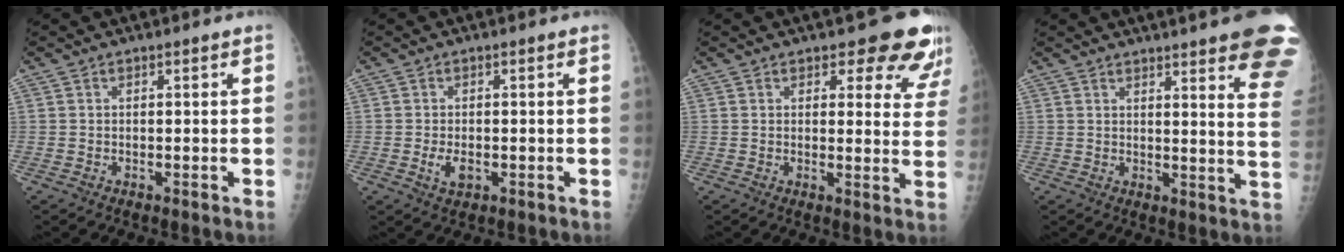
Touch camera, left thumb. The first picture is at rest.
{"total": 2.9, "force": [-0.6, 1.6, 2.3], "torque": [-0.044, -0.002, -0.007]}
{"total": 10.5, "force": [8.3, 4.1, 5.0], "torque": [-0.010, -0.046, 0.078]}
{"total": 19.6, "force": [13.9, 2.7, 13.5], "torque": [-0.134, -0.068, 0.151]}